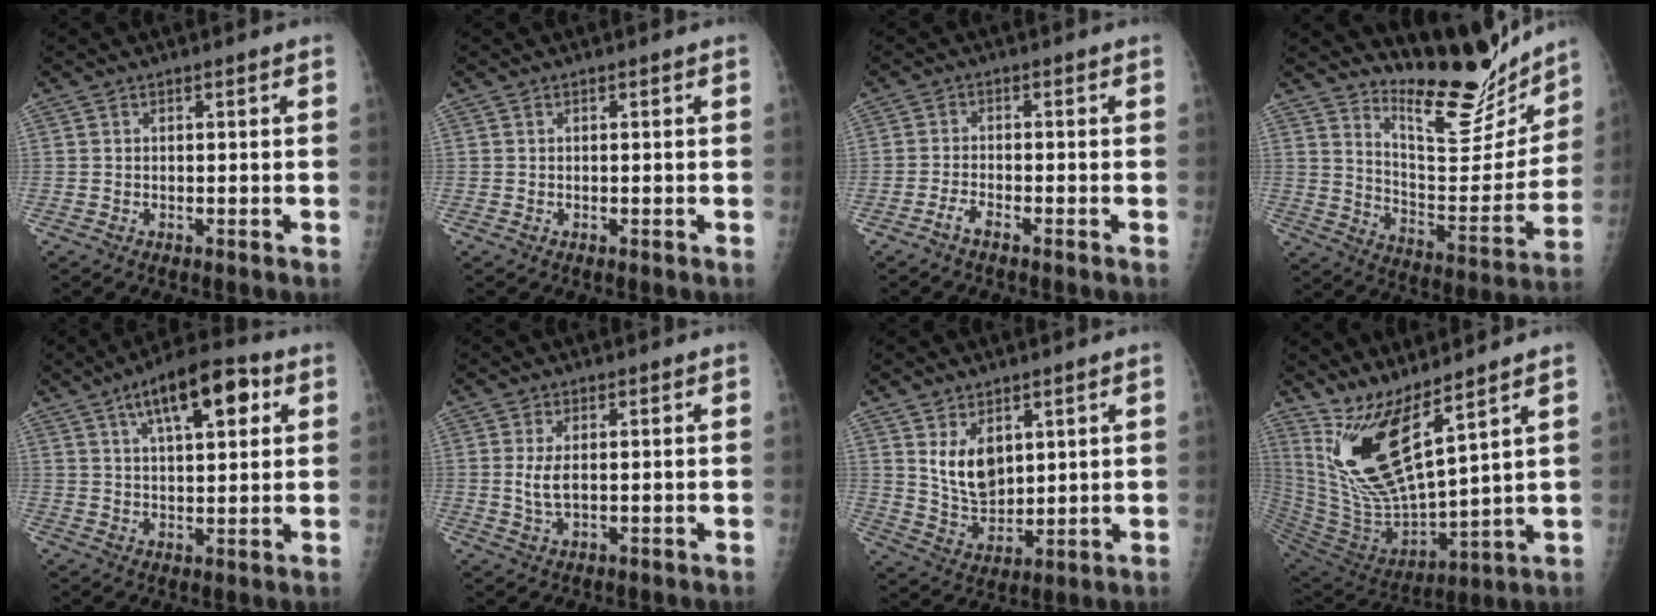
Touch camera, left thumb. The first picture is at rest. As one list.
[{"total": 0.0}, {"total": 2.1, "force": [-1.6, 0.4, 1.2], "torque": [-0.033, 0.006, -0.034]}, {"total": 18.9, "force": [16.4, 4.9, 8.1], "torque": [-0.075, -0.136, 0.253]}, {"total": 12.9, "force": [5.8, 5.0, 10.4], "torque": [-0.137, -0.001, 0.087]}, {"total": 3.9, "force": [0.4, 1.8, 3.5], "torque": [-0.075, -0.008, 0.010]}, {"total": 8.6, "force": [3.5, 5.4, 5.7], "torque": [-0.077, -0.033, 0.083]}, {"total": 15.9, "force": [10.5, 3.6, 11.4], "torque": [-0.210, -0.081, 0.225]}]